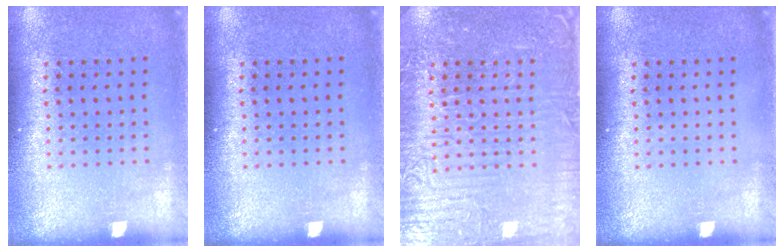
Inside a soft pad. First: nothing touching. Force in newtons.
{"total": 0.0}
{"total": 4.9, "press": 4.5, "slide": 2.0}
{"total": 0.0}